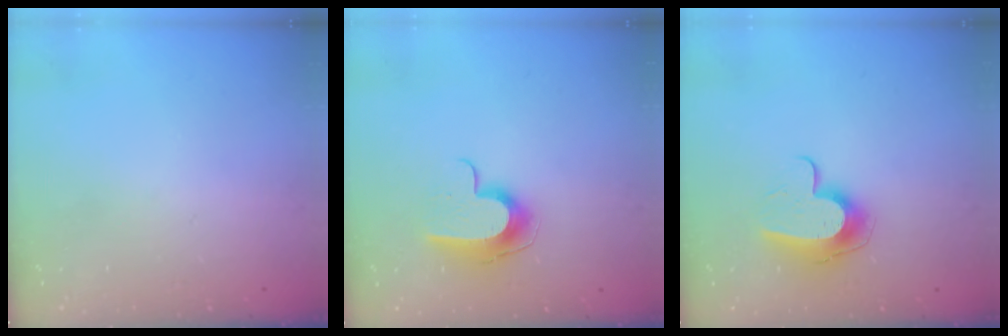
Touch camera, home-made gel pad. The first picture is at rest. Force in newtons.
{"total": 10.0, "press": 9.9, "slide": 0.8}
{"total": 10.8, "press": 10.8, "slide": 0.5}